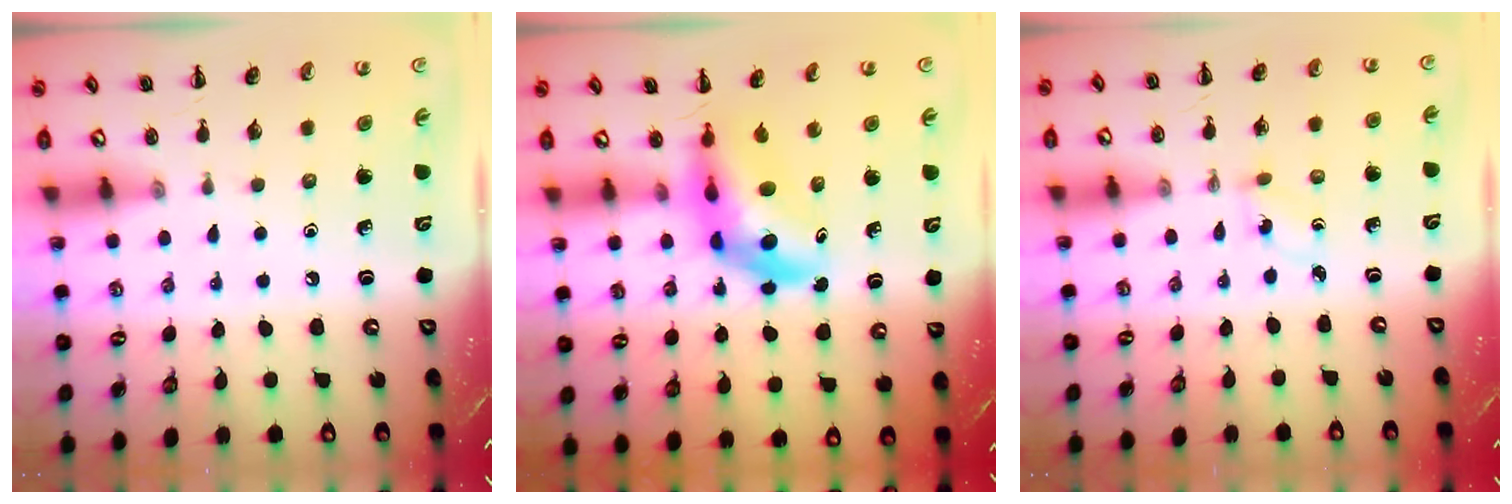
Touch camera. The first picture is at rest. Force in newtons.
{"total": 6.0, "press": 5.7, "slide": 1.9}
{"total": 0.9, "press": 0.7, "slide": 0.5}